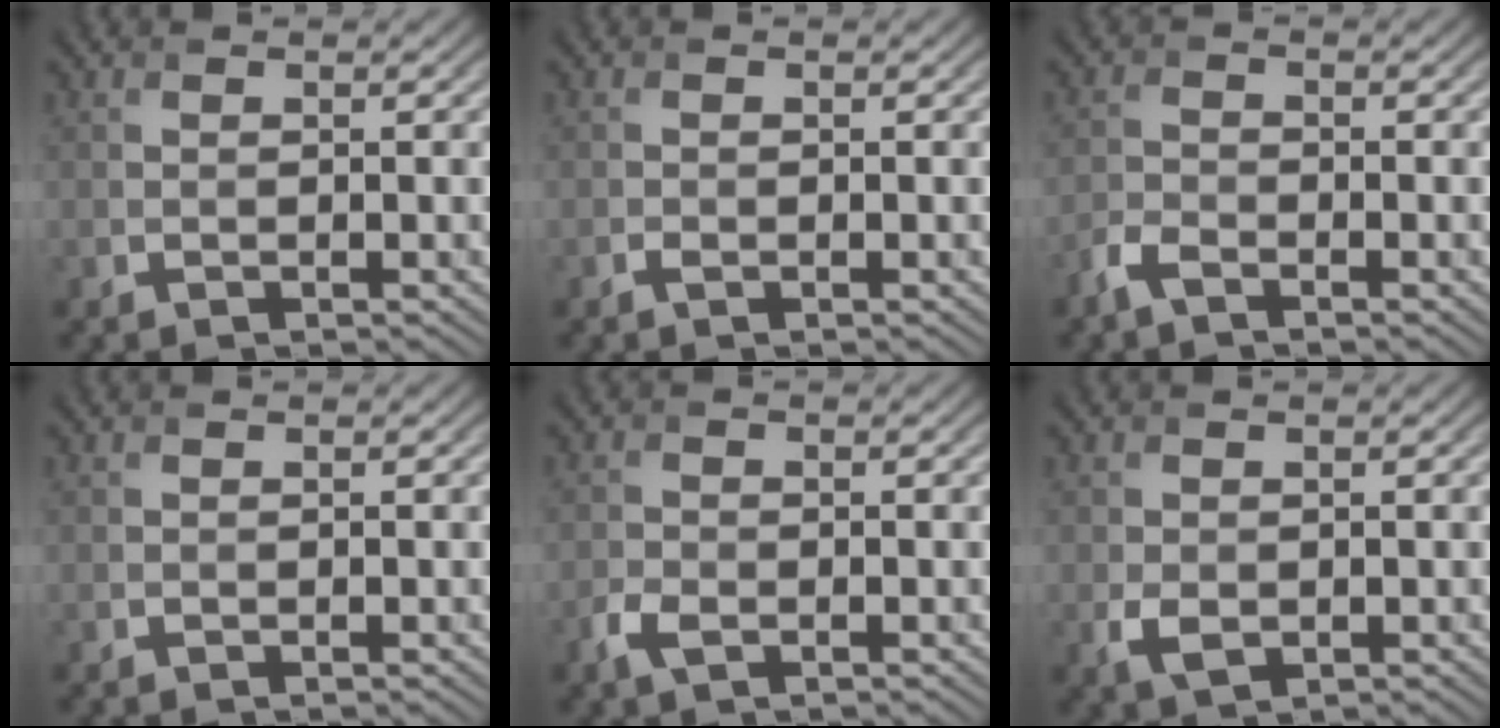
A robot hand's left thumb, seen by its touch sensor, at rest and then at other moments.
{"total": 0.7, "force": [-0.4, 0.3, 0.5], "torque": [-0.010, -0.002, -0.007]}
{"total": 2.5, "force": [-2.0, 0.8, 1.4], "torque": [-0.035, -0.003, -0.050]}
{"total": 0.0}
{"total": 2.3, "force": [-1.3, 1.2, 1.5], "torque": [-0.039, -0.004, -0.031]}
{"total": 2.3, "force": [-0.5, 1.6, 1.5], "torque": [-0.039, -0.011, -0.006]}